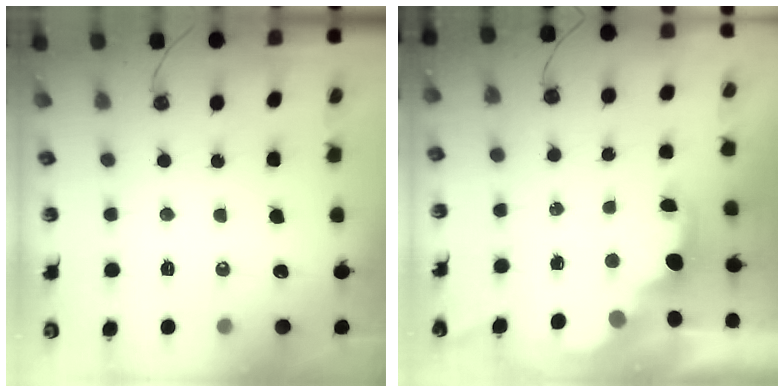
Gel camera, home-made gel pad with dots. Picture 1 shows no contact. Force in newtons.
{"total": 1.9, "press": 1.8, "slide": 0.6}